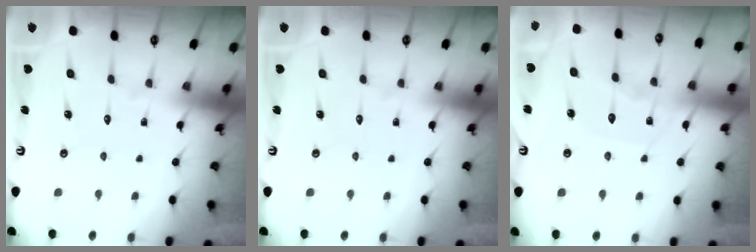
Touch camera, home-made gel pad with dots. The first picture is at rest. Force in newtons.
{"total": 0.0}
{"total": 8.2, "press": 8.1, "slide": 0.9}